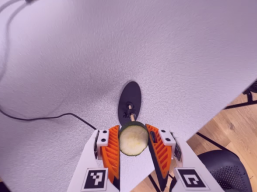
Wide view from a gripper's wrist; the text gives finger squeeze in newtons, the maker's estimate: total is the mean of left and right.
{"total": 12.5, "left": 13.0, "right": 12.1}